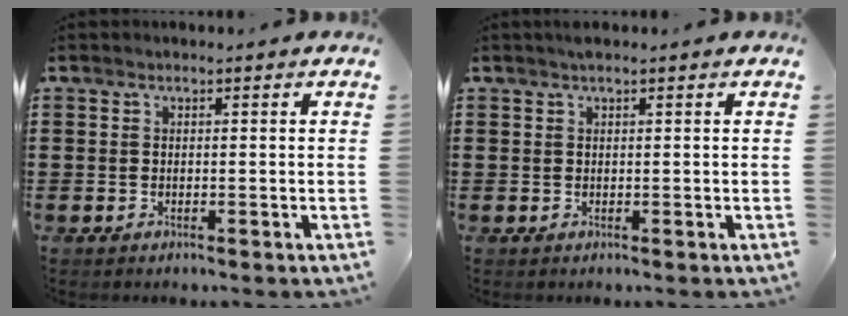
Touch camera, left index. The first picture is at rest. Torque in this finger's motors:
{"motor_torque": [0.64, -0.28, 0.04, 0.04]}